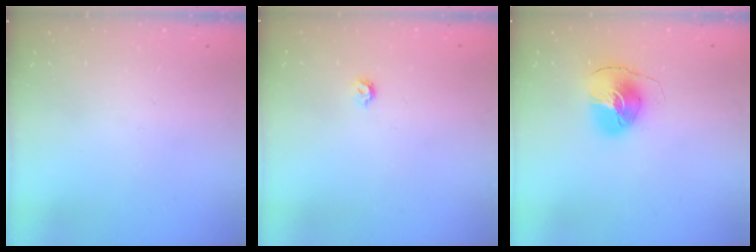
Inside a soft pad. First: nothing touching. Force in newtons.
{"total": 3.9, "press": 3.8, "slide": 0.8}
{"total": 8.2, "press": 8.1, "slide": 1.3}